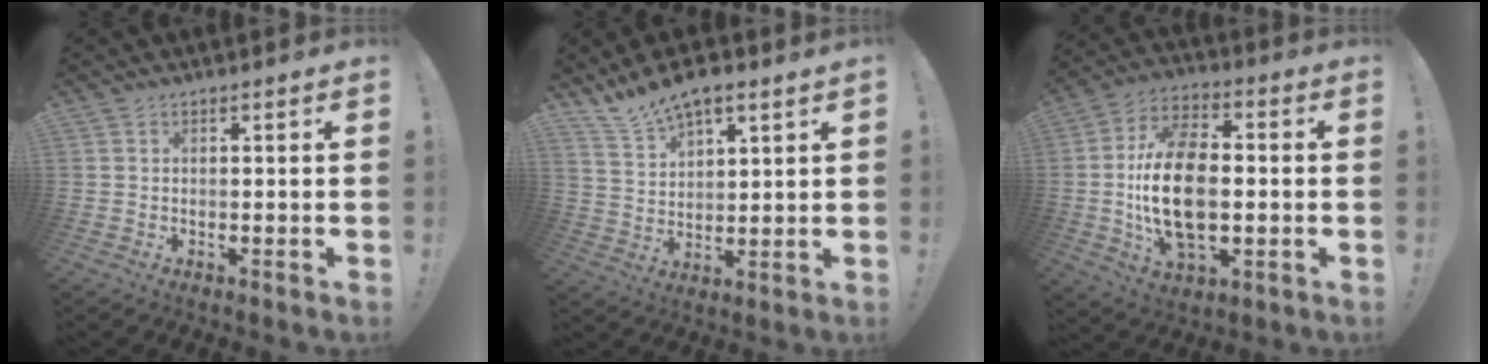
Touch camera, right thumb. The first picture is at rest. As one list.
[{"total": 9.2, "force": [7.8, 3.3, 3.5], "torque": [-0.077, -0.048, 0.150]}, {"total": 19.3, "force": [-1.5, 11.8, 15.2], "torque": [-0.280, 0.005, -0.026]}]